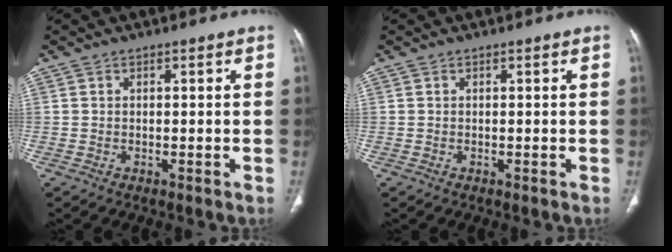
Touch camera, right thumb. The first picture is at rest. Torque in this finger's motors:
{"motor_torque": [0.00, 0.00, -0.01, 0.01, 0.00]}